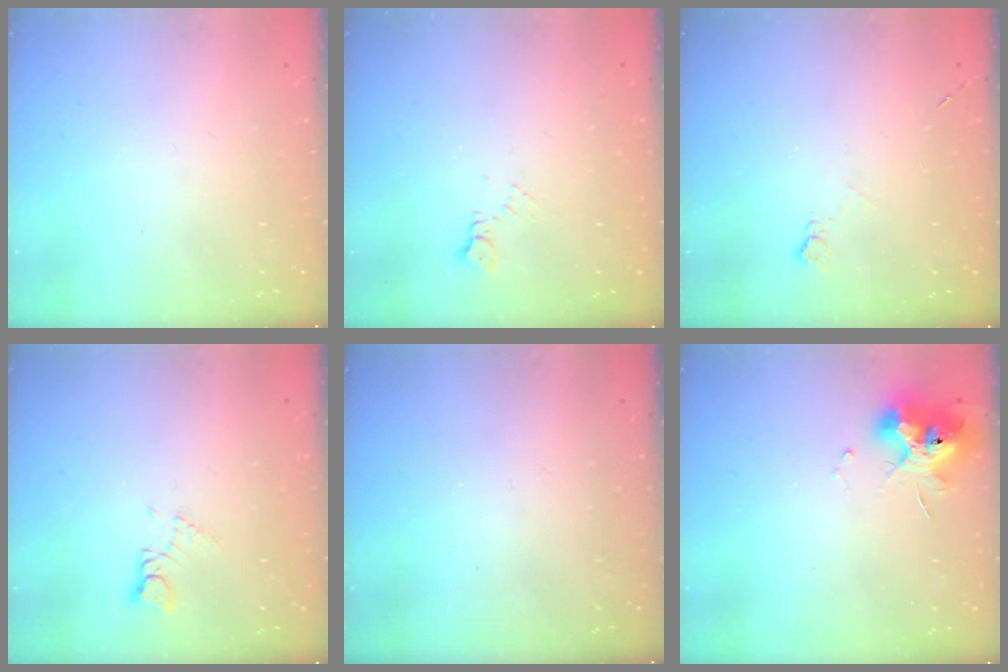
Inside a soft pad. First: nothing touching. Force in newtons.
{"total": 4.4, "press": 4.3, "slide": 0.7}
{"total": 4.5, "press": 4.5, "slide": 0.6}
{"total": 1.3, "press": 1.3, "slide": 0.2}
{"total": 0.0}
{"total": 11.7, "press": 11.7, "slide": 0.9}